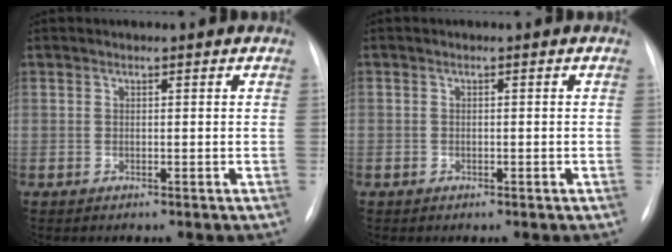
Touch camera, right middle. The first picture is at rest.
{"total": 0.6, "force": [-0.3, 0.5, 0.0], "torque": [-0.006, 0.002, -0.005]}